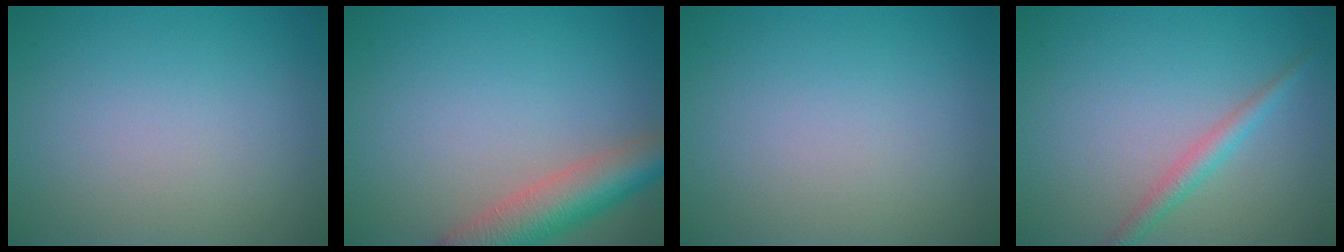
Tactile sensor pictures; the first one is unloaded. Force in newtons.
{"total": 5.8, "press": 5.8, "slide": 0.5}
{"total": 0.0}
{"total": 1.9, "press": 1.9, "slide": 0.0}